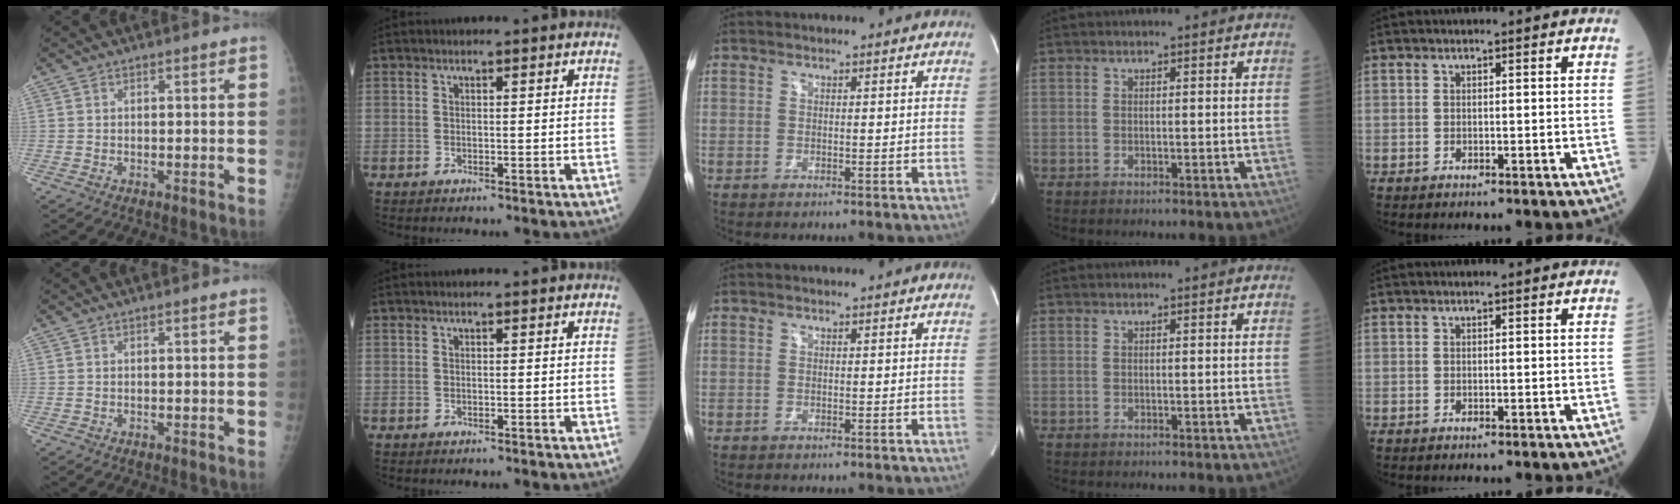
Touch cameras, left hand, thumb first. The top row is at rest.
{}